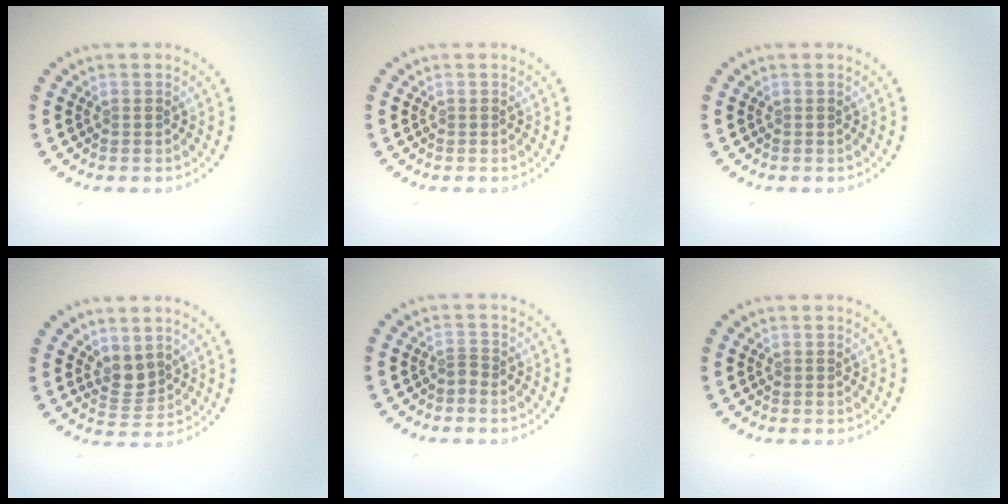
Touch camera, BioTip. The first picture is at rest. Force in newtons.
{"total": 0.0}
{"total": 0.0}
{"total": 2.2, "press": 1.8, "slide": 1.4}
{"total": 0.6, "press": 0.3, "slide": 0.5}
{"total": 0.0}